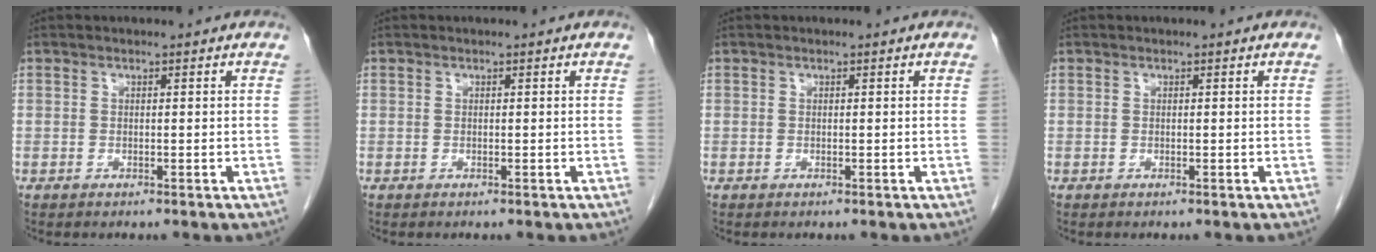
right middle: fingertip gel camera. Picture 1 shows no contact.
{"total": 0.0}
{"total": 0.0}
{"total": 0.0}